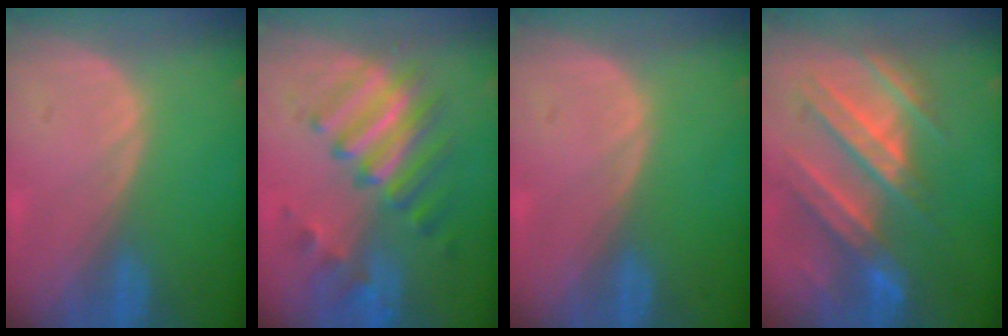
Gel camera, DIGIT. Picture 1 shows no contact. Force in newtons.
{"total": 9.4, "press": 8.5, "slide": 4.1}
{"total": 0.0}
{"total": 10.1, "press": 9.5, "slide": 3.4}